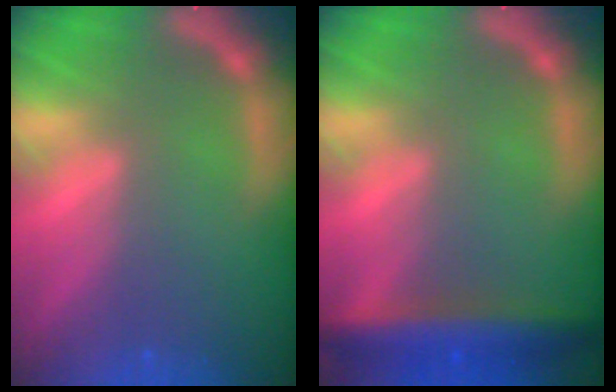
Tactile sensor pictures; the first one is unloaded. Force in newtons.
{"total": 6.0}